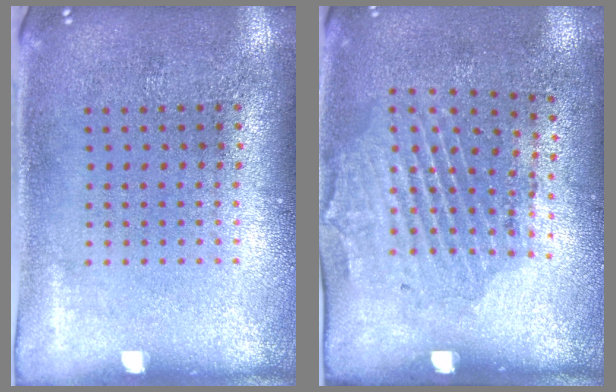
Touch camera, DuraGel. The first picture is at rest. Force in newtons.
{"total": 1.9, "press": 1.2, "slide": 1.5}